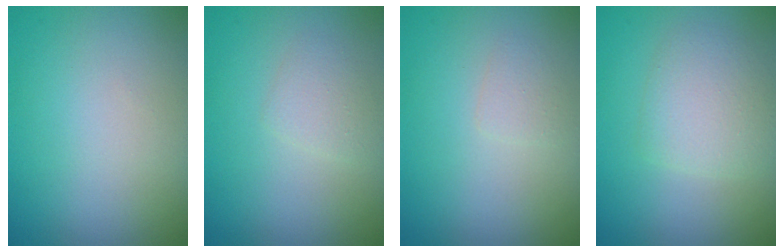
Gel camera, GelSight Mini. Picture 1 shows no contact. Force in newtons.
{"total": 1.5, "press": 1.5, "slide": 0.0}
{"total": 1.1, "press": 1.1, "slide": 0.0}
{"total": 2.9, "press": 2.9, "slide": 0.0}